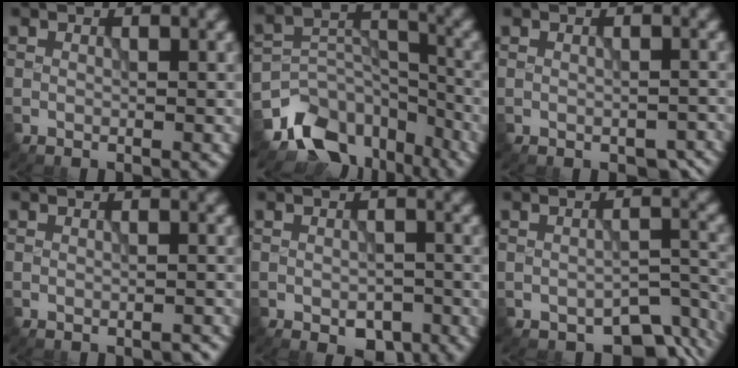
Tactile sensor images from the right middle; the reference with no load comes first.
{"total": 11.0, "force": [-8.2, 6.2, 3.8], "torque": [-0.061, 0.000, -0.136]}
{"total": 2.1, "force": [-1.4, 1.2, 1.1], "torque": [-0.013, -0.009, -0.010]}
{"total": 0.8, "force": [-0.7, 0.2, 0.2], "torque": [-0.004, -0.001, -0.009]}
{"total": 3.1, "force": [-1.7, 1.7, 1.9], "torque": [-0.024, -0.005, -0.021]}
{"total": 5.4, "force": [-3.9, 2.7, 2.7], "torque": [-0.024, -0.016, -0.046]}